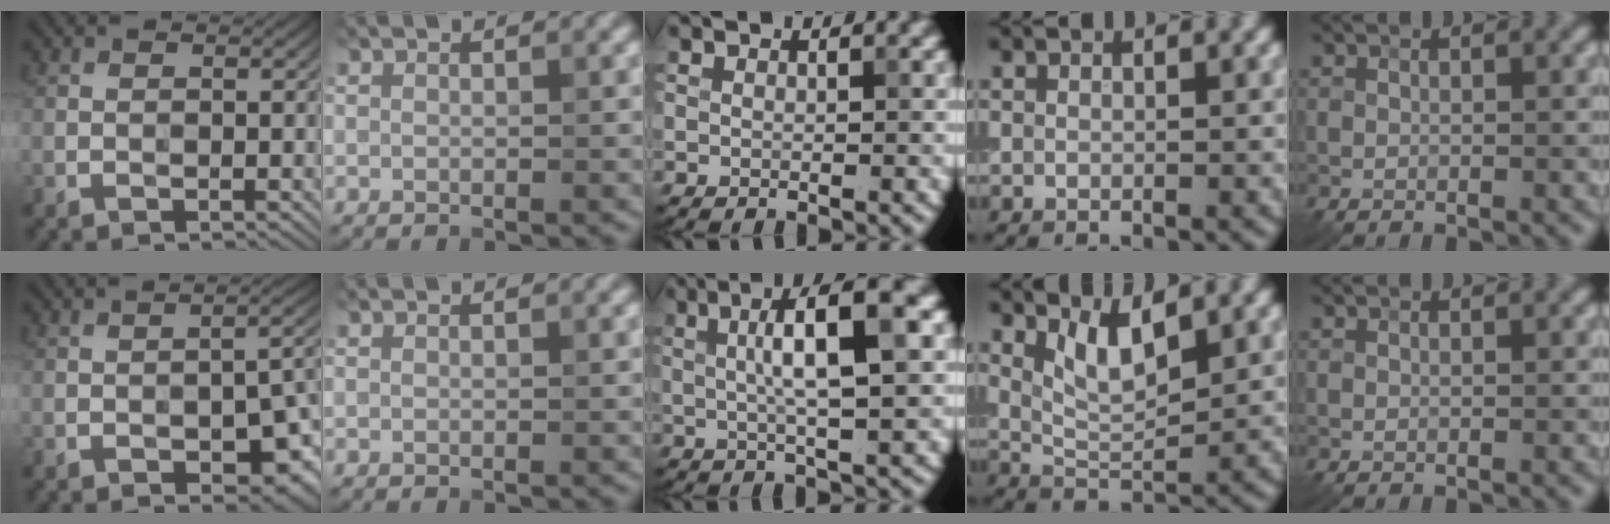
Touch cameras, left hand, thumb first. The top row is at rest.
{"thumb": {"total": 9.2, "force": [-4.1, 4.0, 7.2], "torque": [-0.096, -0.009, -0.055]}, "middle": {"total": 7.6, "force": [1.8, 1.7, 7.2], "torque": [-0.104, 0.017, 0.024]}, "ring": {"total": 3.5, "force": [2.0, 1.1, 2.7], "torque": [-0.057, -0.006, 0.042]}}